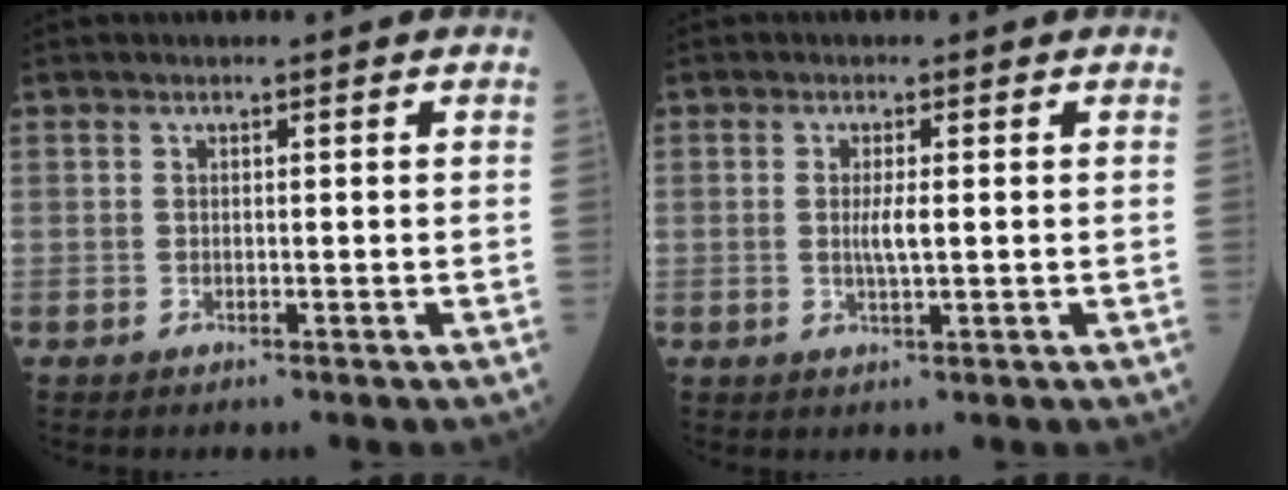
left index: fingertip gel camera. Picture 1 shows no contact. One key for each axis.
{"total": 2.2, "fx": 0.0, "fy": 0.2, "fz": 2.2, "tx": -0.042, "ty": -0.004, "tz": 0.001}